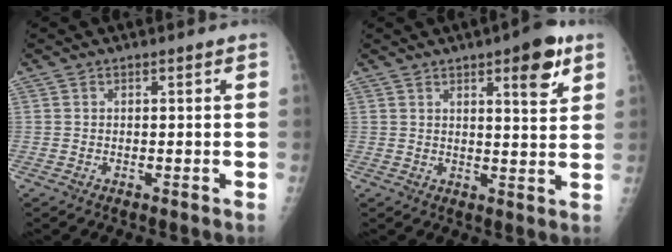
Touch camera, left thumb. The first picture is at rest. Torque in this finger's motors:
{"motor_torque": [0.12, 0.26, -0.02, 0.09, 0.03]}